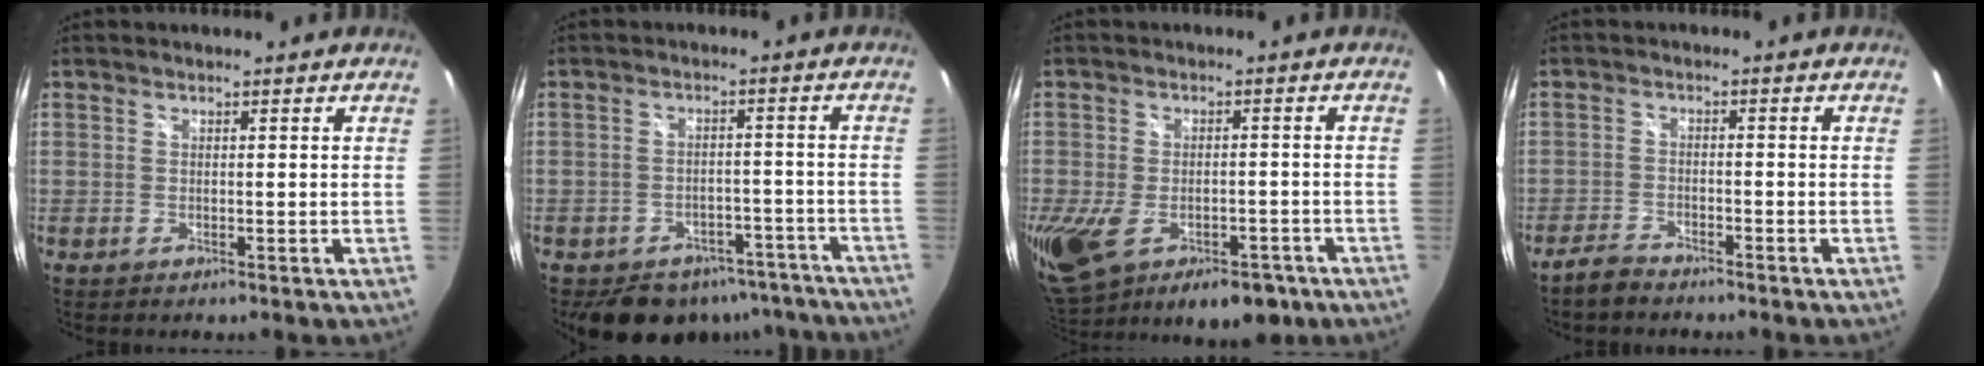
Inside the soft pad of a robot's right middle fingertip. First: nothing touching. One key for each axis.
{"total": 14.6, "fx": -11.3, "fy": 7.9, "fz": 4.8, "tx": -0.100, "ty": 0.021, "tz": -0.126}
{"total": 23.9, "fx": -11.2, "fy": 14.5, "fz": 15.5, "tx": -0.352, "ty": -0.053, "tz": -0.153}
{"total": 3.7, "fx": -3.4, "fy": 1.1, "fz": 1.0, "tx": -0.040, "ty": -0.002, "tz": -0.065}